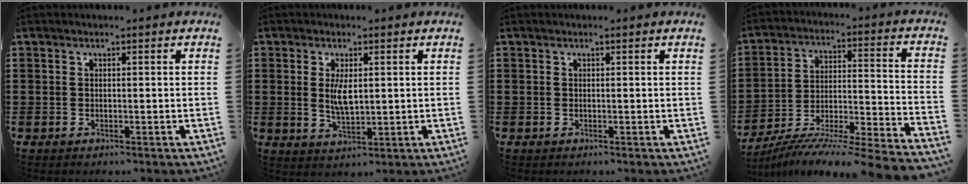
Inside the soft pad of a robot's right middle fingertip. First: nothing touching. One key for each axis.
{"total": 4.0, "fx": 0.9, "fy": 1.6, "fz": 3.6, "tx": -0.067, "ty": -0.002, "tz": 0.014}
{"total": 0.0}
{"total": 7.6, "fx": -7.2, "fy": -1.1, "fz": 2.4, "tx": -0.030, "ty": -0.014, "tz": -0.147}